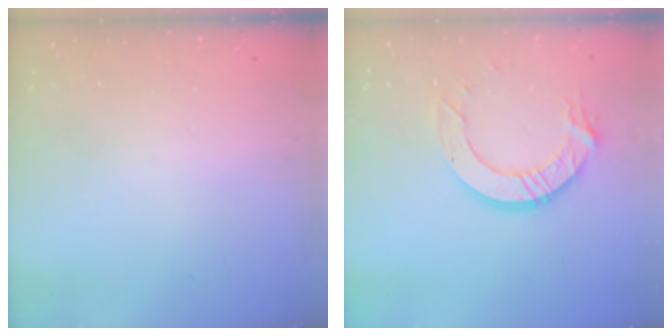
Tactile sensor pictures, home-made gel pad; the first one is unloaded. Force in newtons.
{"total": 11.1, "press": 11.0, "slide": 1.1}